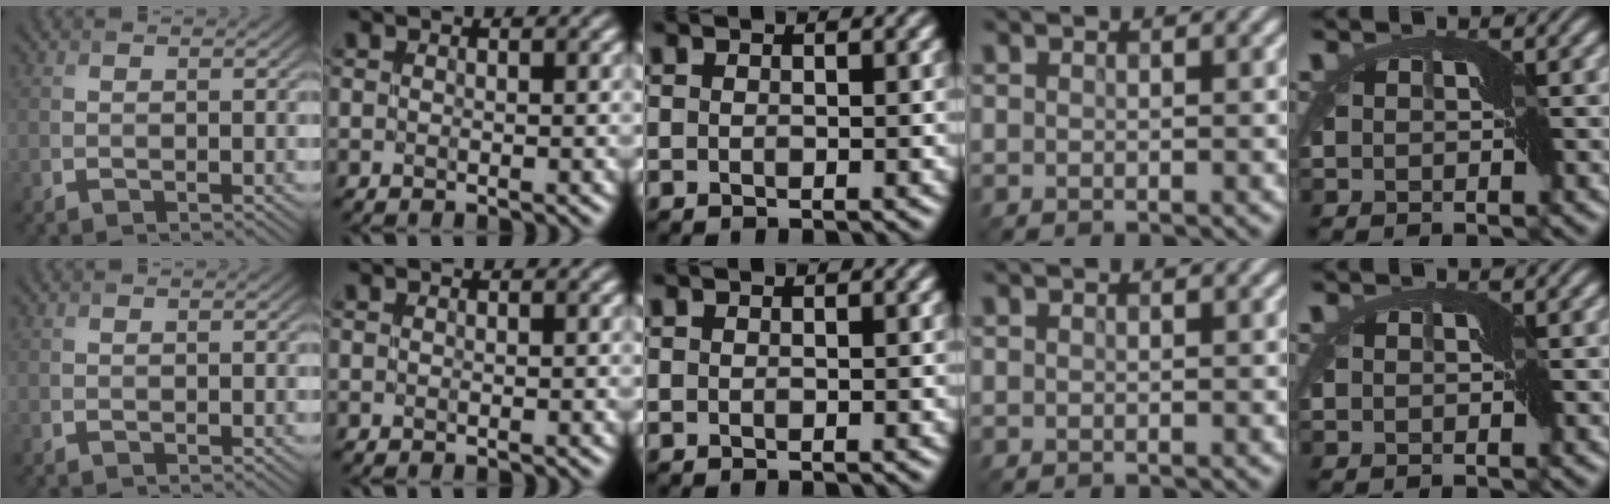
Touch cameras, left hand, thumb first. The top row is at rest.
{}